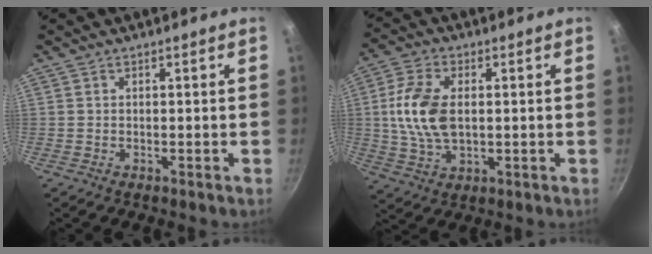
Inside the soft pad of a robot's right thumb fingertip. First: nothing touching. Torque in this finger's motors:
{"motor_torque": [-0.69, 1.01, 0.94, -0.10, 0.14]}